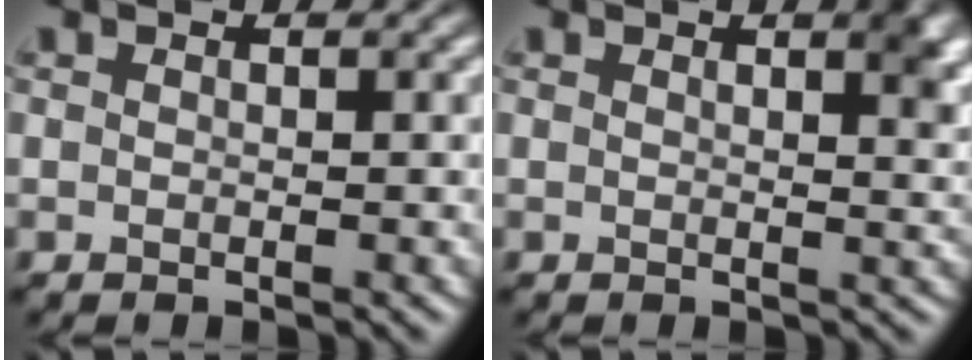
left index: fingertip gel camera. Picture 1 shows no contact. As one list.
[{"total": 2.9, "force": [1.5, 1.0, 2.3], "torque": [-0.017, 0.004, 0.020]}]